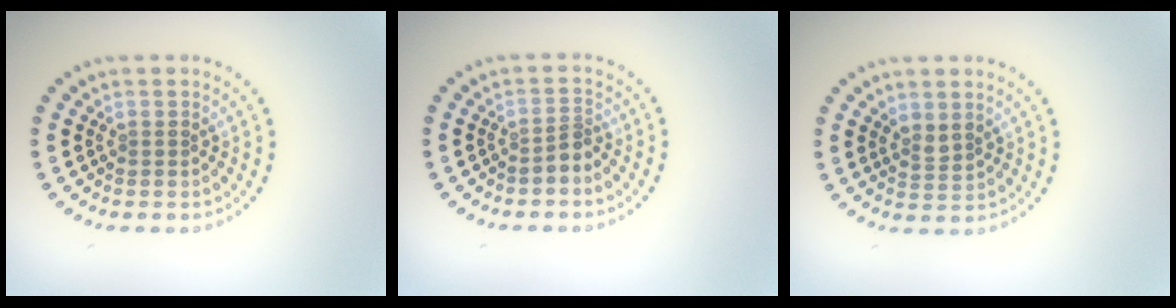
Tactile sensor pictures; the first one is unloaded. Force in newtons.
{"total": 1.7, "press": 1.2, "slide": 1.1}
{"total": 1.5, "press": 1.3, "slide": 0.8}